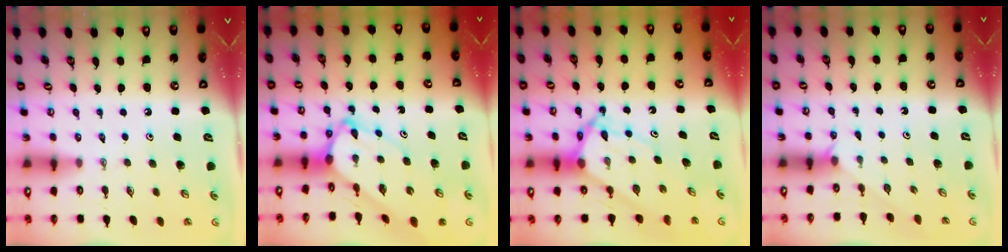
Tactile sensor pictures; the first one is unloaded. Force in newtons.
{"total": 6.6, "press": 6.6, "slide": 0.6}
{"total": 9.5, "press": 9.4, "slide": 0.7}
{"total": 1.5, "press": 1.5, "slide": 0.3}